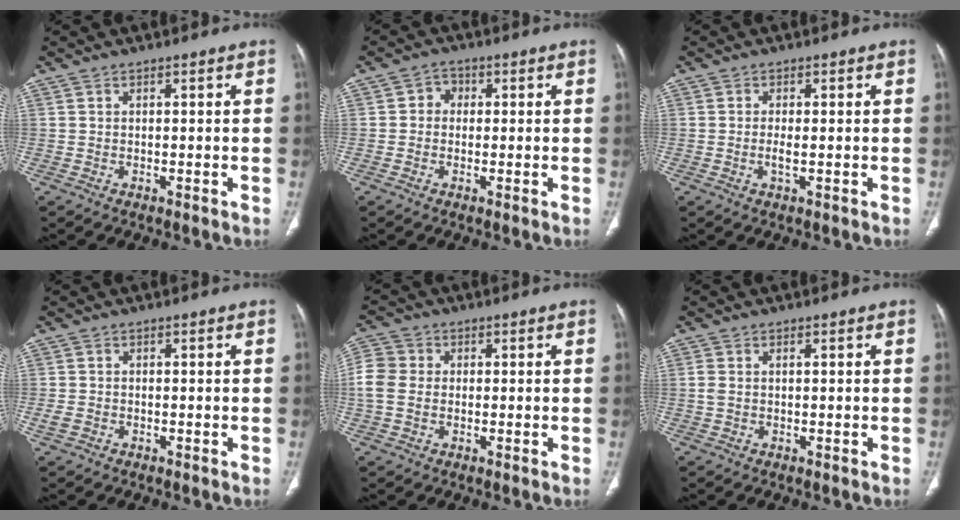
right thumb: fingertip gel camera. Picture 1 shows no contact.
{"total": 2.9, "force": [0.1, 2.6, 1.2], "torque": [0.002, 0.009, -0.006]}
{"total": 1.8, "force": [-0.3, 0.5, 1.7], "torque": [-0.040, -0.003, -0.005]}
{"total": 1.8, "force": [-0.7, 1.4, 0.9], "torque": [-0.023, 0.003, -0.012]}
{"total": 7.6, "force": [-0.1, 6.2, 4.3], "torque": [-0.094, 0.017, -0.006]}
{"total": 1.5, "force": [0.0, 1.0, 1.2], "torque": [-0.043, 0.008, 0.000]}